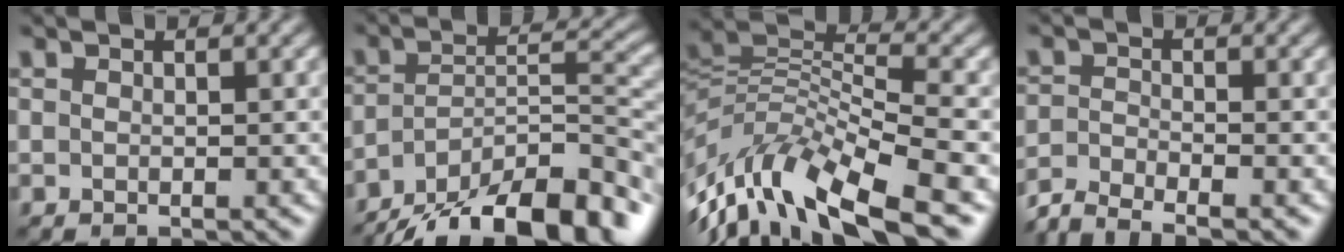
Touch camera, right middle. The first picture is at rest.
{"total": 13.6, "force": [-10.5, 4.4, 7.5], "torque": [-0.143, 0.011, -0.168]}
{"total": 9.8, "force": [-4.0, 3.7, 8.2], "torque": [-0.155, 0.014, -0.084]}
{"total": 3.7, "force": [-3.3, 0.7, 1.5], "torque": [-0.033, -0.005, -0.072]}